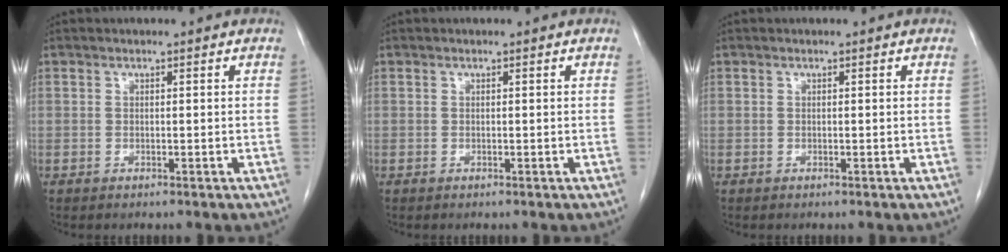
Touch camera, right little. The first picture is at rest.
{"total": 0.0}
{"total": 0.0}